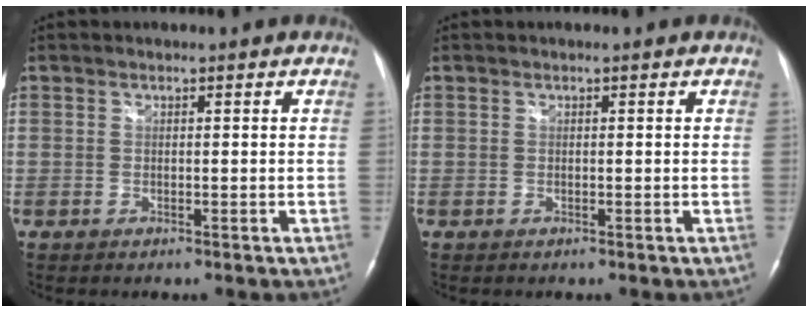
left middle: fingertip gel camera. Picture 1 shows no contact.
{"total": 0.0}